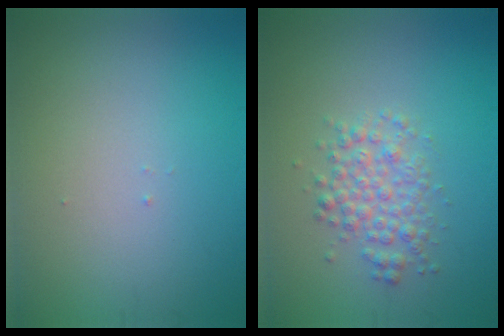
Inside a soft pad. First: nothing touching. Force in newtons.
{"total": 3.0, "press": 3.0, "slide": 0.1}